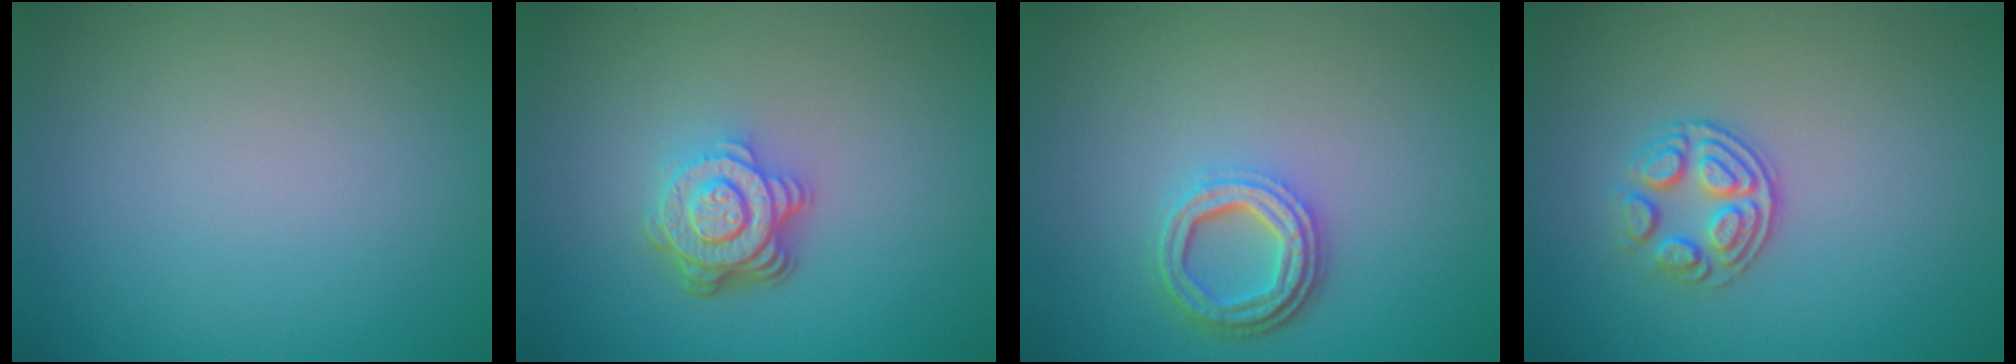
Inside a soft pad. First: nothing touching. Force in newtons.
{"total": 4.7, "press": 3.4, "slide": 3.2}
{"total": 3.9, "press": 3.0, "slide": 2.5}
{"total": 2.9, "press": 2.5, "slide": 1.4}